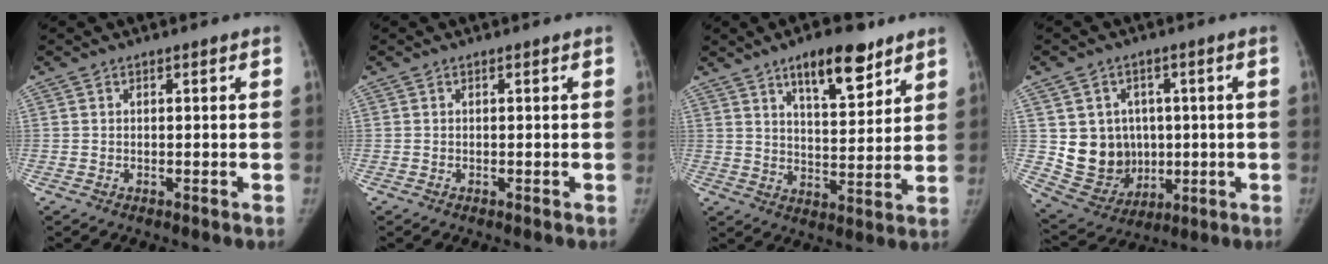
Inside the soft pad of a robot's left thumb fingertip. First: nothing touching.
{"total": 0.0}
{"total": 12.1, "force": [7.8, 4.5, 8.2], "torque": [-0.100, -0.045, 0.124]}
{"total": 11.9, "force": [0.9, 10.7, 5.2], "torque": [-0.048, -0.006, 0.044]}